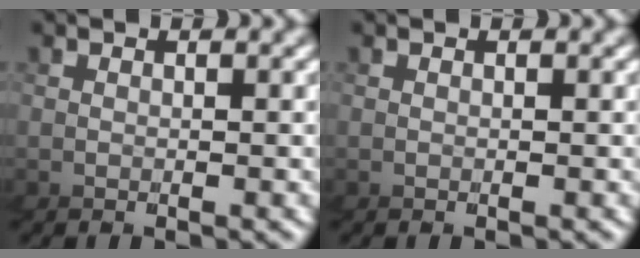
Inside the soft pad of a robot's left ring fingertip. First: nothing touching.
{"total": 0.0}